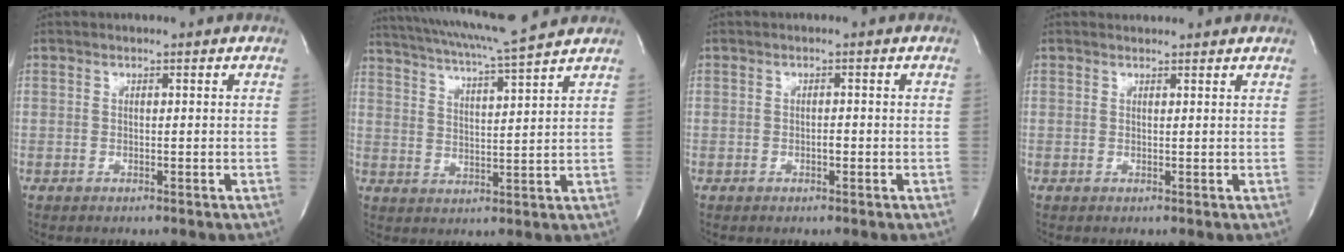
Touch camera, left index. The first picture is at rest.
{"total": 14.0, "force": [12.5, -1.0, 6.4], "torque": [-0.122, 0.006, 0.189]}
{"total": 0.7, "force": [-0.3, 0.3, 0.6], "torque": [-0.011, 0.001, -0.005]}
{"total": 2.5, "force": [2.5, 0.4, 0.2], "torque": [-0.015, 0.017, 0.031]}